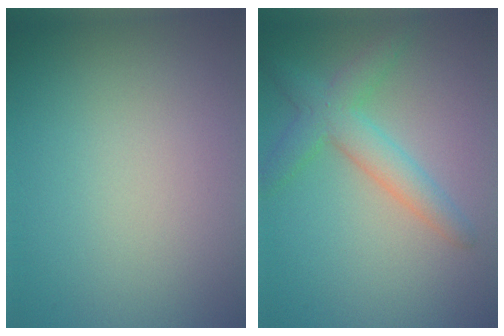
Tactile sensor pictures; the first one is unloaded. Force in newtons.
{"total": 3.8, "press": 3.8, "slide": 0.1}